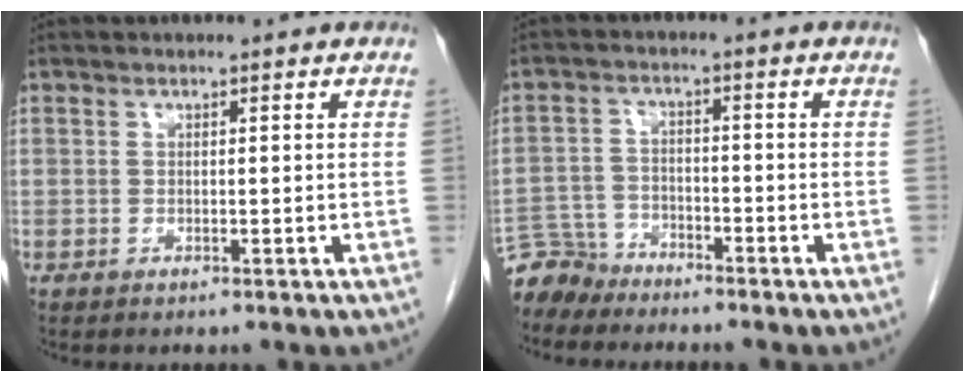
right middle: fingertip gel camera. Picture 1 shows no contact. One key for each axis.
{"total": 4.8, "fx": -4.5, "fy": 1.5, "fz": -0.7, "tx": 0.013, "ty": -0.002, "tz": -0.089}